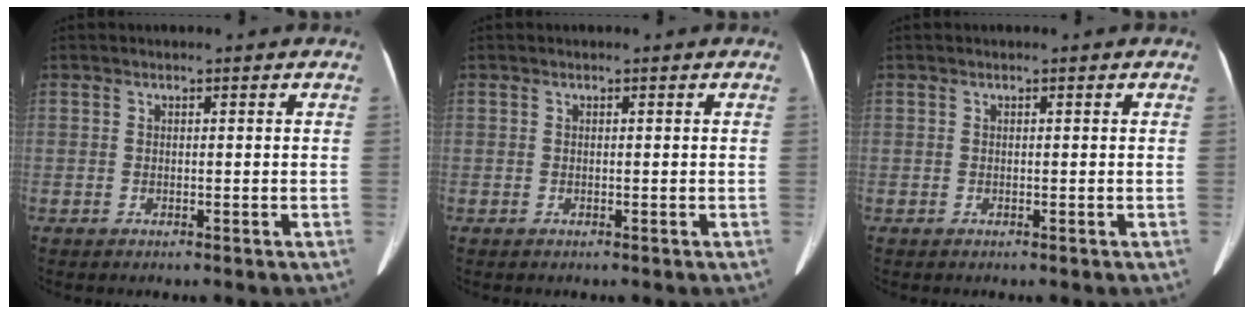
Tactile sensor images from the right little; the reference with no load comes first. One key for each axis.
{"total": 0.0}
{"total": 0.0}